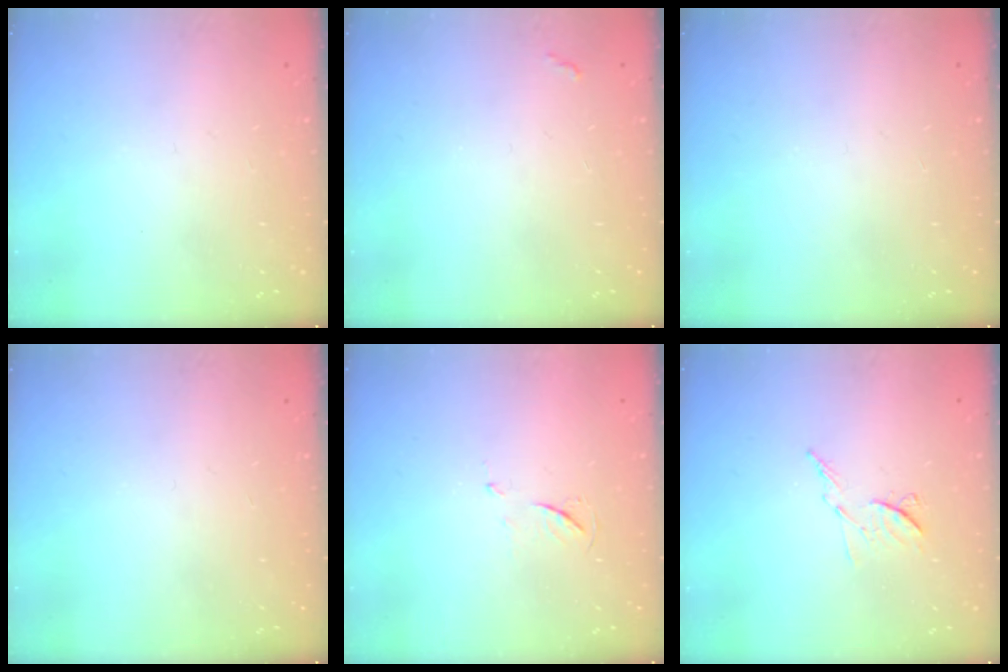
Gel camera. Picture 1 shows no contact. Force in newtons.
{"total": 2.8, "press": 2.8, "slide": 0.4}
{"total": 0.0}
{"total": 0.0}
{"total": 4.9, "press": 4.9, "slide": 0.7}
{"total": 6.8, "press": 6.7, "slide": 0.8}